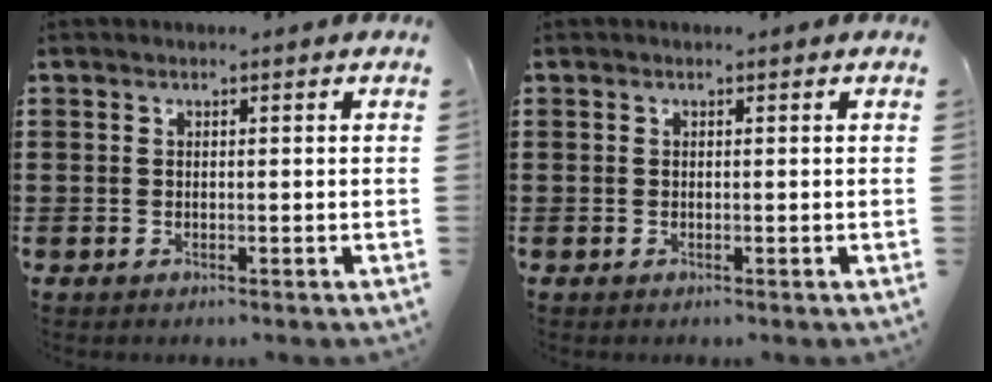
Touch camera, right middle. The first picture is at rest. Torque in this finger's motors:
{"motor_torque": [-0.32, -0.71, 0.05, 0.02]}